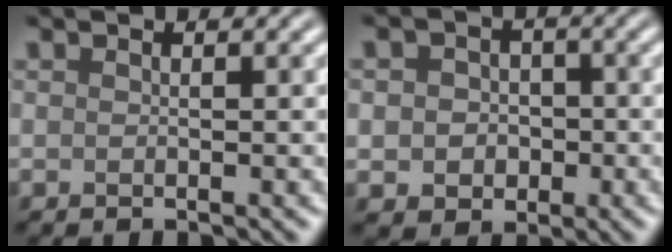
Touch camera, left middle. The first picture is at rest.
{"total": 3.7, "force": [-0.2, 3.2, 1.8], "torque": [-0.017, 0.001, -0.016]}